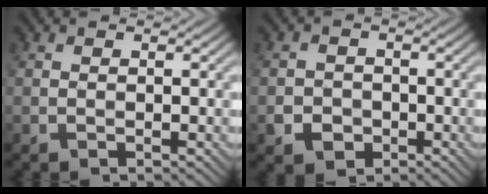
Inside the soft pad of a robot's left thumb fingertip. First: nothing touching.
{"total": 3.4, "force": [-1.4, 3.0, 1.0], "torque": [-0.012, -0.006, -0.031]}